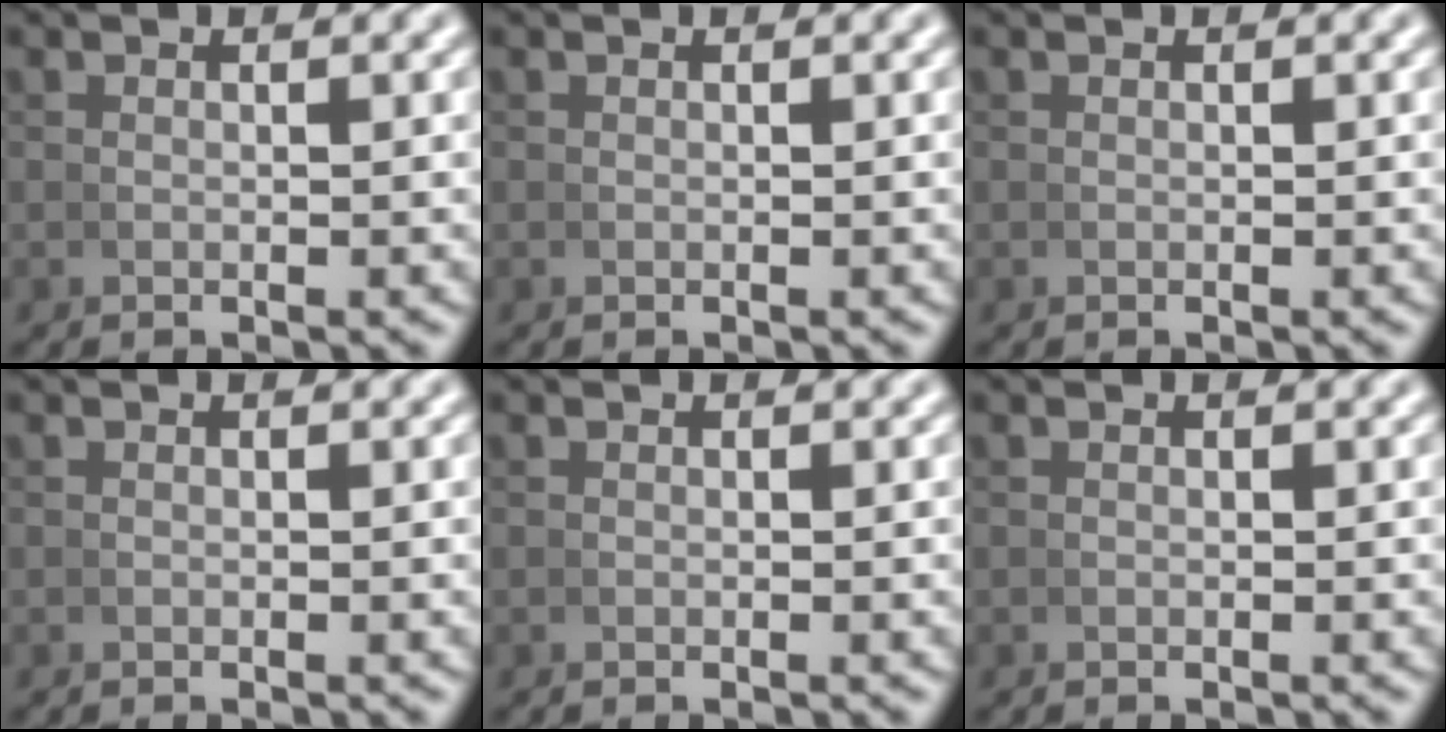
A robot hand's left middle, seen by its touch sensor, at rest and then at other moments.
{"total": 0.0}
{"total": 0.0}
{"total": 0.0}
{"total": 0.0}
{"total": 0.0}